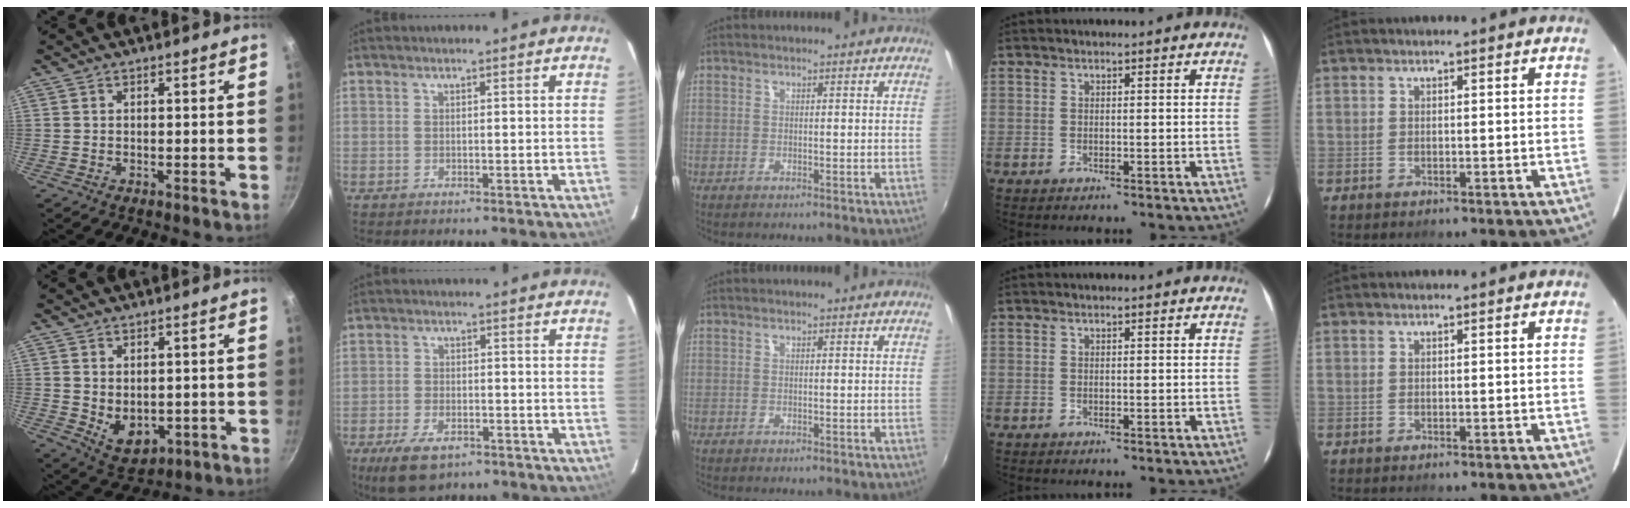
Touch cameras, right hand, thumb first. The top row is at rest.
{"thumb": {"total": 6.9, "force": [0.0, 4.9, 4.9], "torque": [-0.065, -0.016, 0.020]}, "index": {"total": 8.7, "force": [-5.7, 4.3, 5.0], "torque": [-0.123, -0.017, -0.095]}}